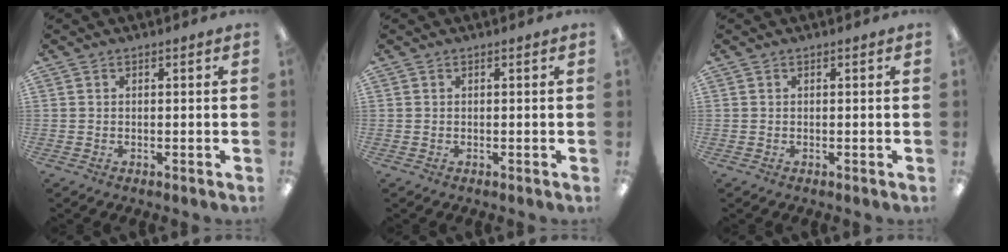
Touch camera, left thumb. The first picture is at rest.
{"total": 0.0}
{"total": 0.0}